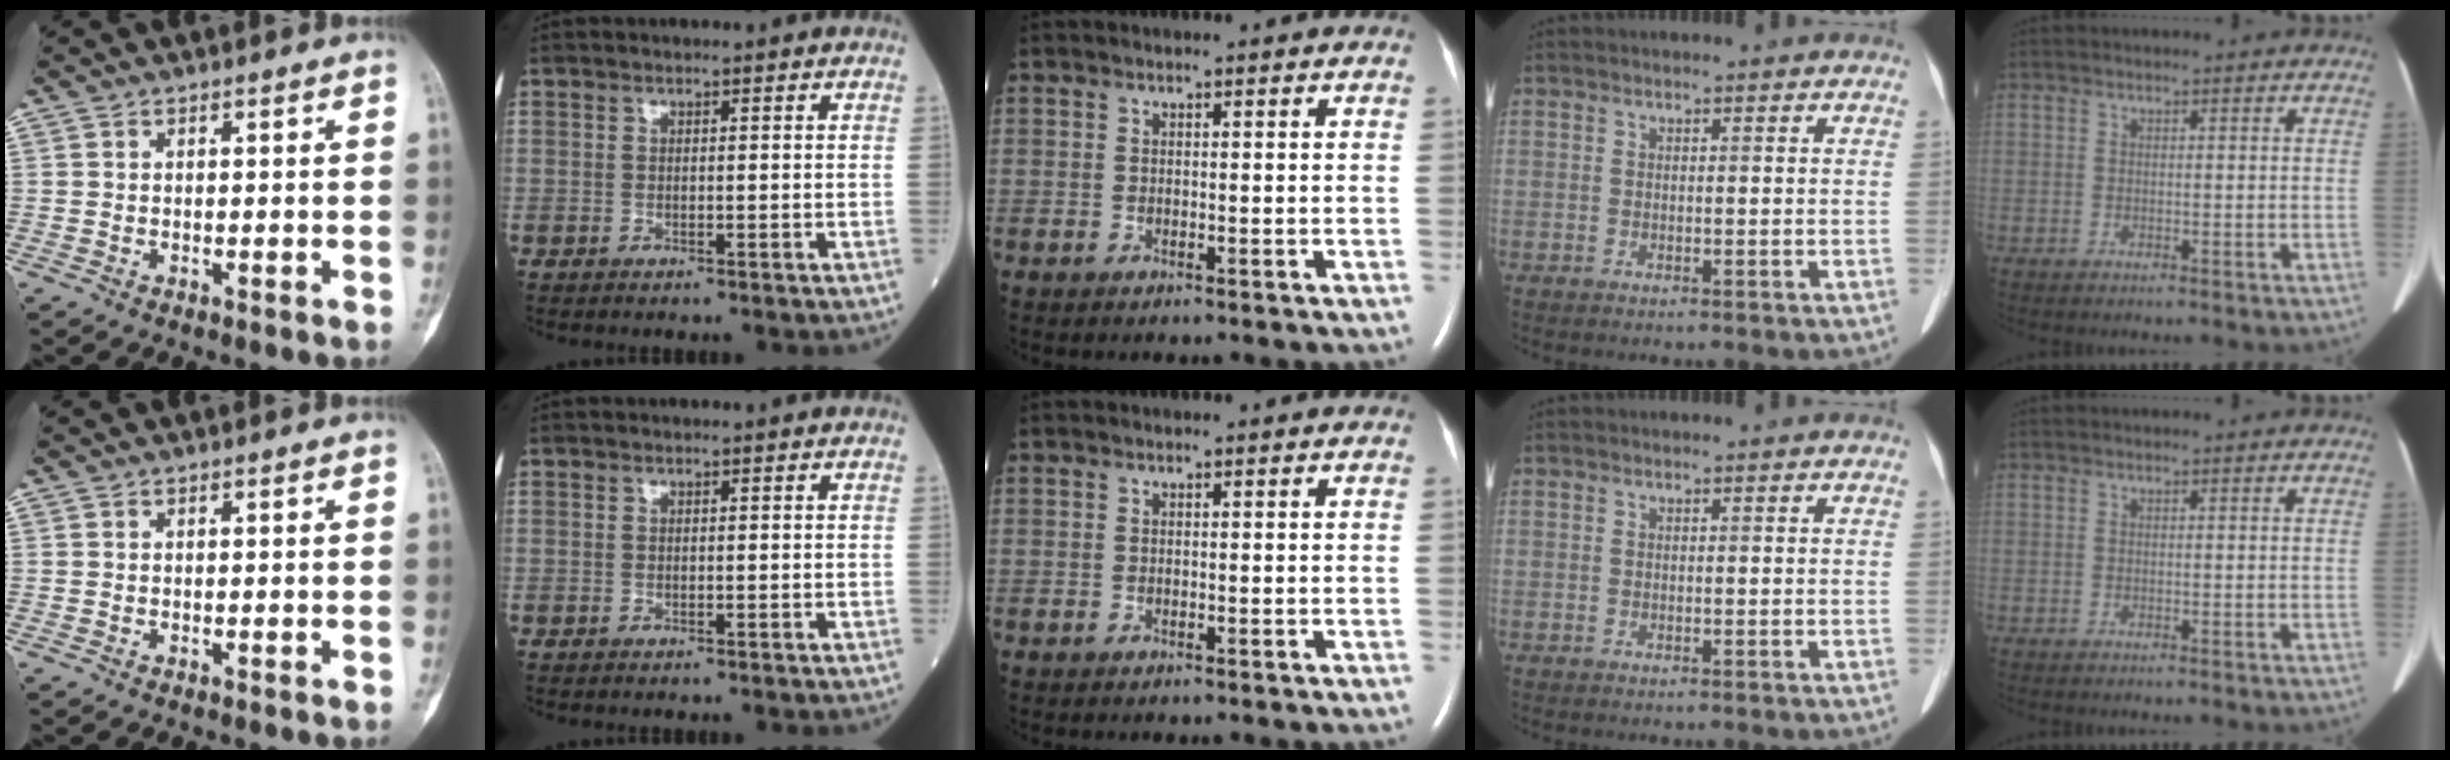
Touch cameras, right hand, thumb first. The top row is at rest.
{}